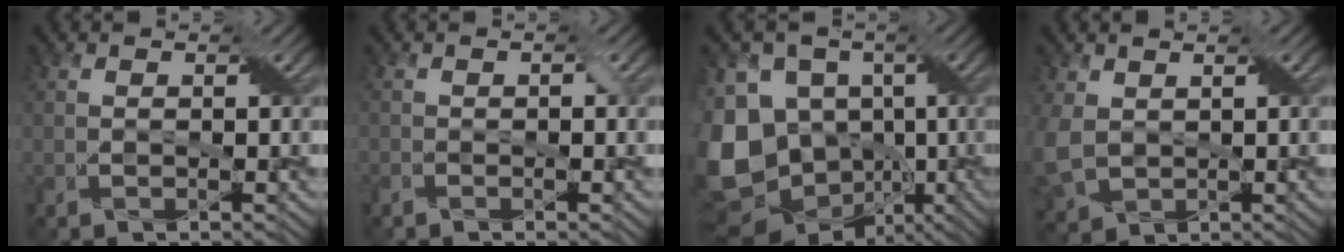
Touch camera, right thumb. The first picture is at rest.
{"total": 1.1, "force": [-0.5, 0.5, 0.9], "torque": [-0.017, 0.001, -0.009]}
{"total": 16.4, "force": [-2.0, 13.7, 8.7], "torque": [-0.244, -0.020, -0.033]}
{"total": 5.2, "force": [0.8, 4.0, 3.2], "torque": [-0.104, -0.009, 0.017]}